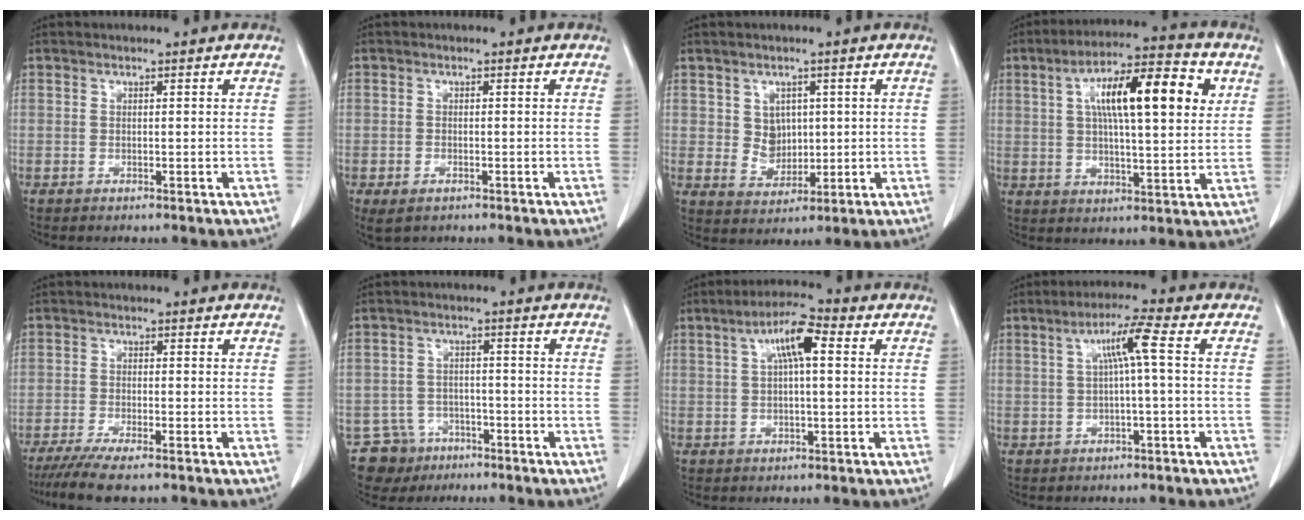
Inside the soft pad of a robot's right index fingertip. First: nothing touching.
{"total": 3.7, "force": [-2.0, 2.0, 2.4], "torque": [-0.051, -0.005, -0.025]}
{"total": 4.9, "force": [0.9, 4.2, 2.4], "torque": [-0.037, 0.009, 0.028]}
{"total": 15.9, "force": [4.6, 4.2, 14.7], "torque": [-0.241, 0.030, 0.067]}
{"total": 7.7, "force": [-5.9, 1.2, 4.8], "torque": [-0.078, -0.017, -0.093]}
{"total": 6.8, "force": [-4.2, 5.4, 0.2], "torque": [0.000, 0.008, -0.065]}
{"total": 7.3, "force": [2.0, 1.8, 6.8], "torque": [-0.126, 0.023, 0.034]}
{"total": 5.6, "force": [0.8, -0.2, 5.5], "torque": [-0.101, 0.015, 0.018]}